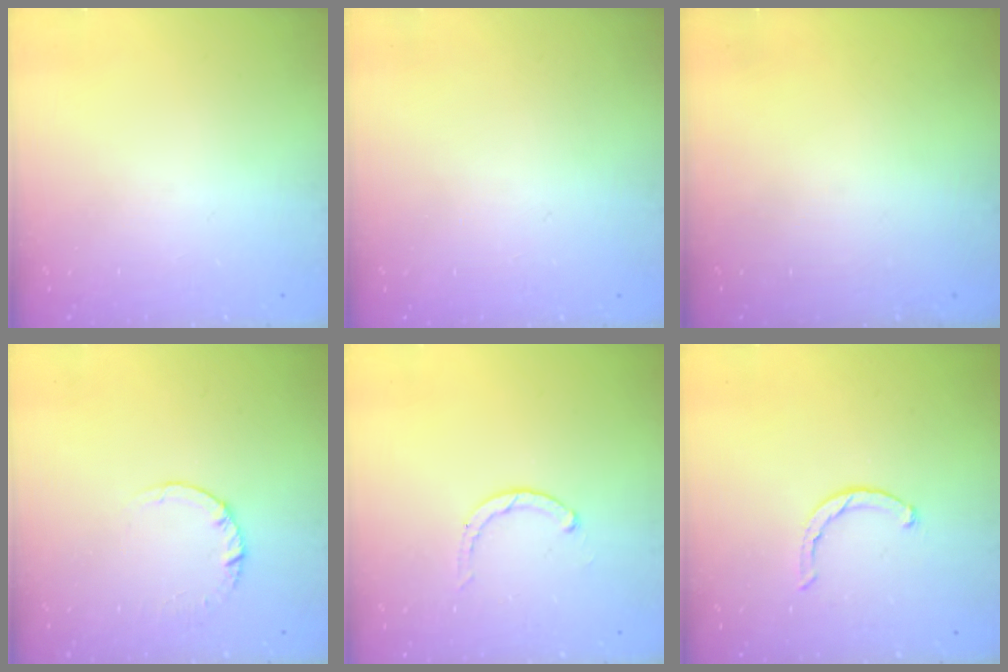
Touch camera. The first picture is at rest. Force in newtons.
{"total": 2.6, "press": 2.6, "slide": 0.2}
{"total": 0.0}
{"total": 2.5, "press": 2.5, "slide": 0.2}
{"total": 2.3, "press": 2.3, "slide": 0.3}
{"total": 2.3, "press": 2.3, "slide": 0.4}